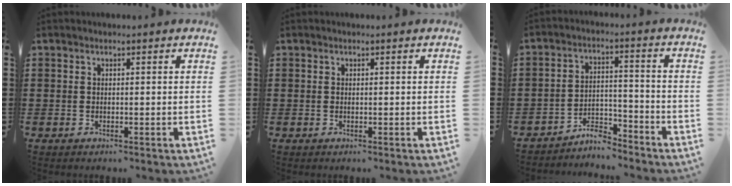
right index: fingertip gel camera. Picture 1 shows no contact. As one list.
[{"total": 0.0}, {"total": 5.1, "force": [-4.9, 1.0, 1.3], "torque": [-0.030, 0.009, -0.097]}]